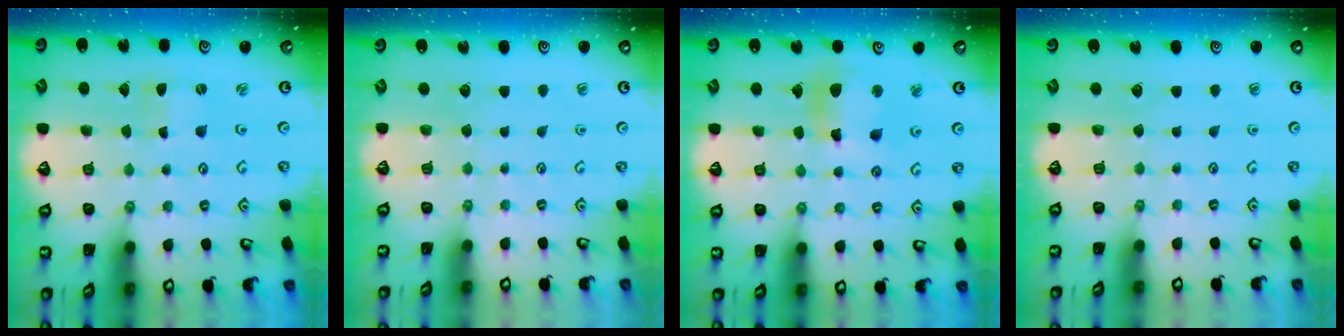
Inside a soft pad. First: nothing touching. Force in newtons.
{"total": 0.0}
{"total": 11.7, "press": 11.5, "slide": 1.8}
{"total": 0.0}